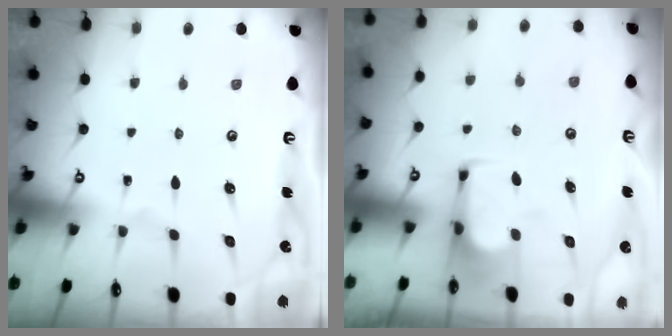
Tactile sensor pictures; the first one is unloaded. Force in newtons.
{"total": 4.1, "press": 3.9, "slide": 1.3}